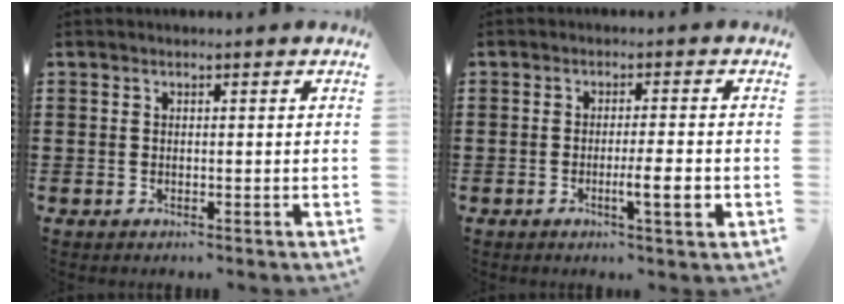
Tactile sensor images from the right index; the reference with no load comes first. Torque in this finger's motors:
{"motor_torque": [0.55, -0.02, 0.13, 0.05]}